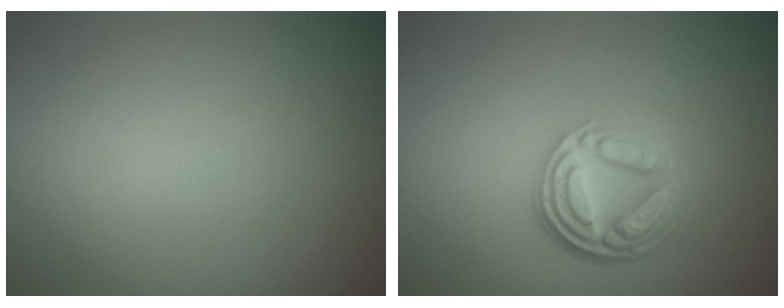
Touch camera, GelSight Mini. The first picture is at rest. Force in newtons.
{"total": 5.1, "press": 3.6, "slide": 3.6}